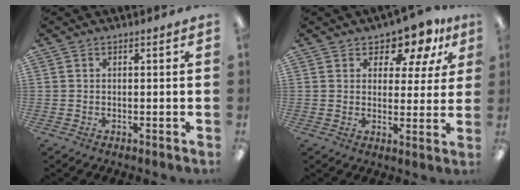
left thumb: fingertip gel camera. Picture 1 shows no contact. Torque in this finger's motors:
{"motor_torque": [-0.09, 0.04, -0.23, 0.13, 0.00]}